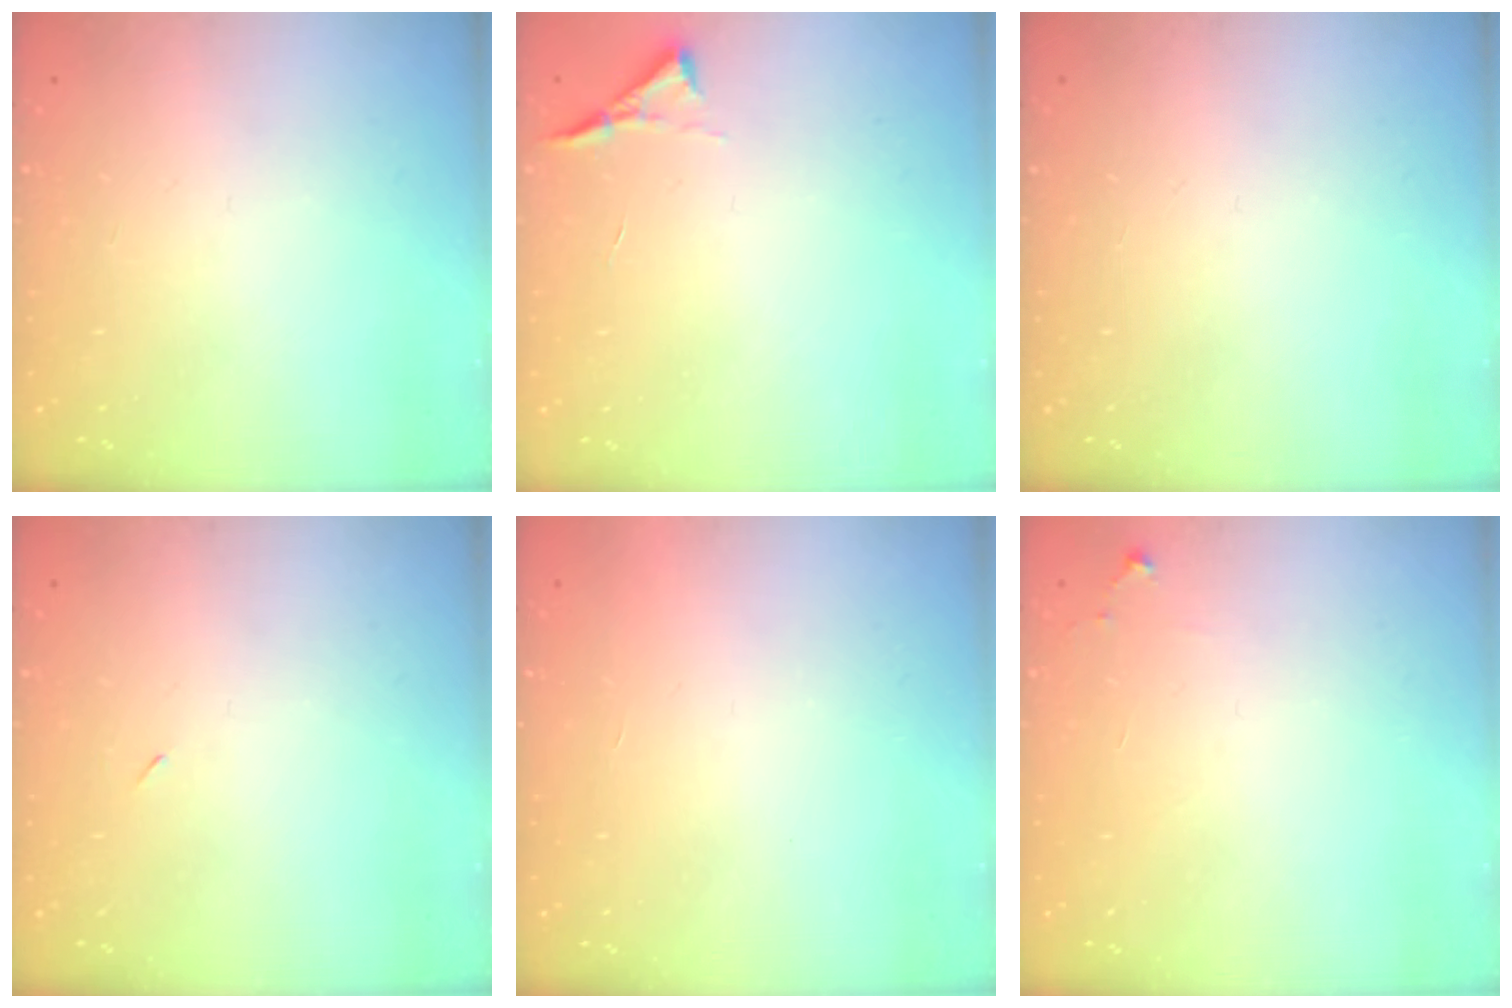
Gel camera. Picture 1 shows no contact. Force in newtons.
{"total": 3.6, "press": 3.6, "slide": 0.5}
{"total": 0.0}
{"total": 2.3, "press": 2.0, "slide": 1.2}
{"total": 1.6, "press": 1.6, "slide": 0.1}
{"total": 4.9, "press": 4.9, "slide": 0.7}